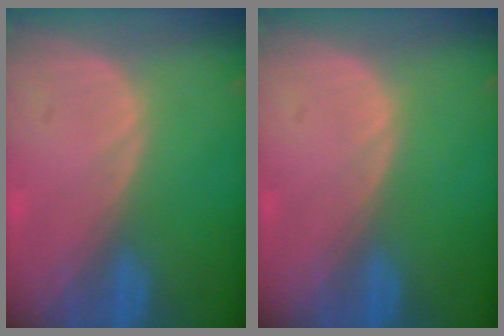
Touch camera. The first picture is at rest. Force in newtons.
{"total": 0.0}